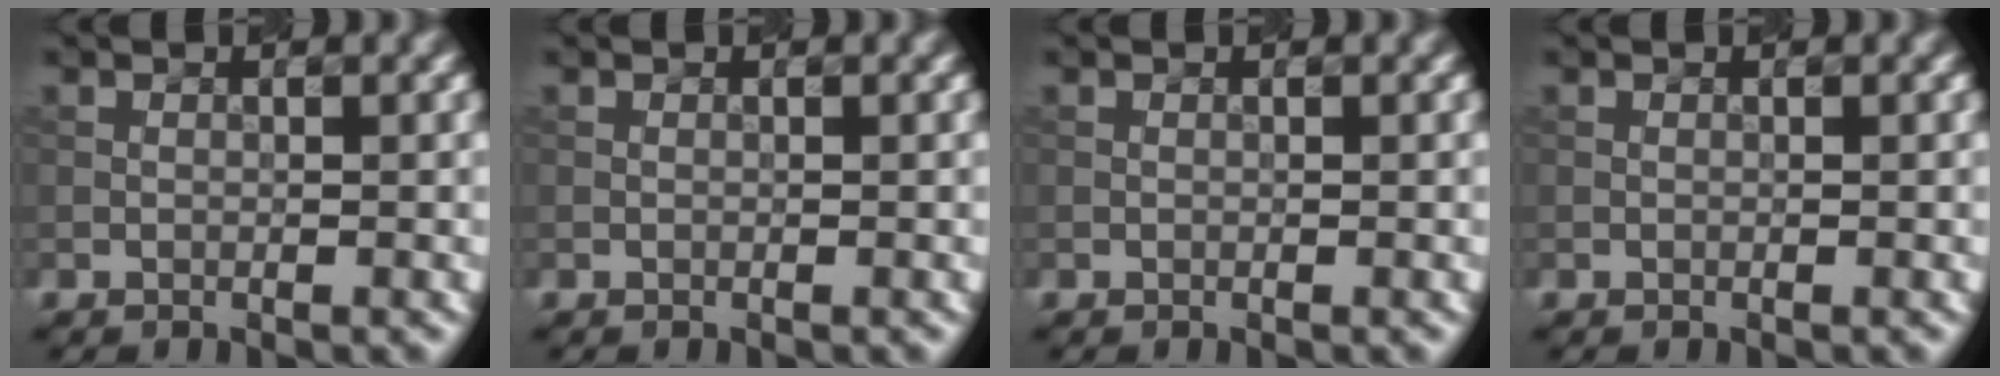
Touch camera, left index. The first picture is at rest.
{"total": 0.0}
{"total": 0.0}
{"total": 0.0}